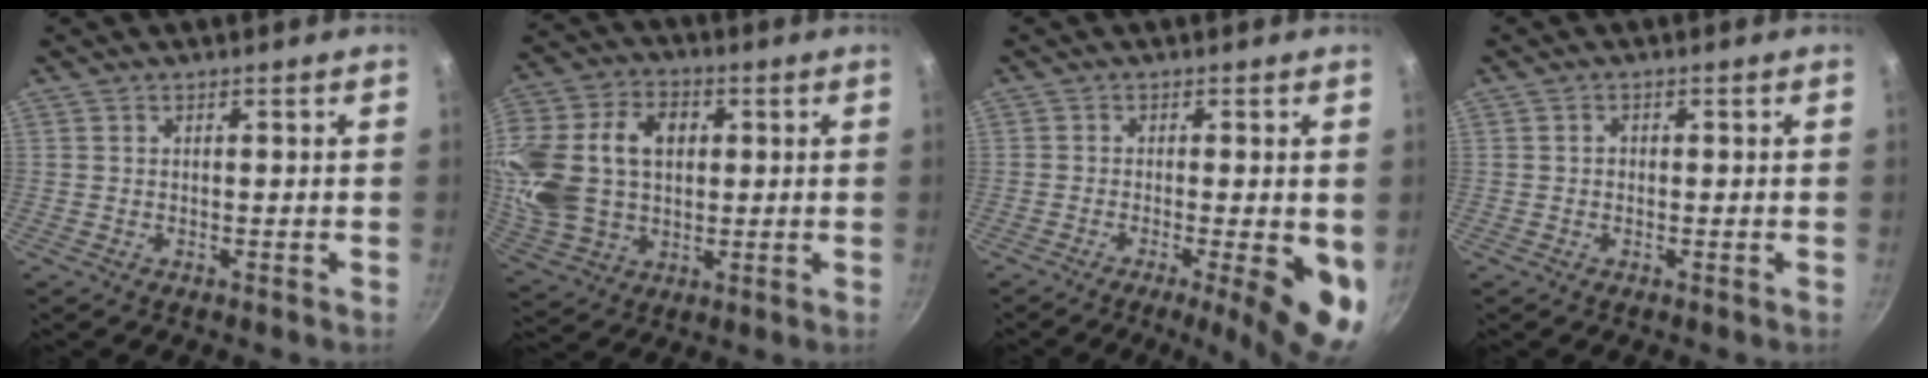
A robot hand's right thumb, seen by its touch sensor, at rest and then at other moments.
{"total": 22.3, "force": [3.2, 16.0, 15.2], "torque": [-0.307, 0.020, 0.061]}
{"total": 10.1, "force": [-2.6, 2.4, 9.4], "torque": [-0.122, -0.001, -0.033]}
{"total": 0.8, "force": [-0.1, 0.7, 0.3], "torque": [-0.004, 0.005, -0.003]}